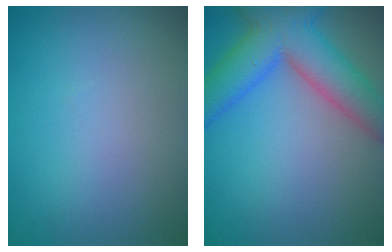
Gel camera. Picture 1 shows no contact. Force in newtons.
{"total": 8.3, "press": 8.3, "slide": 0.4}